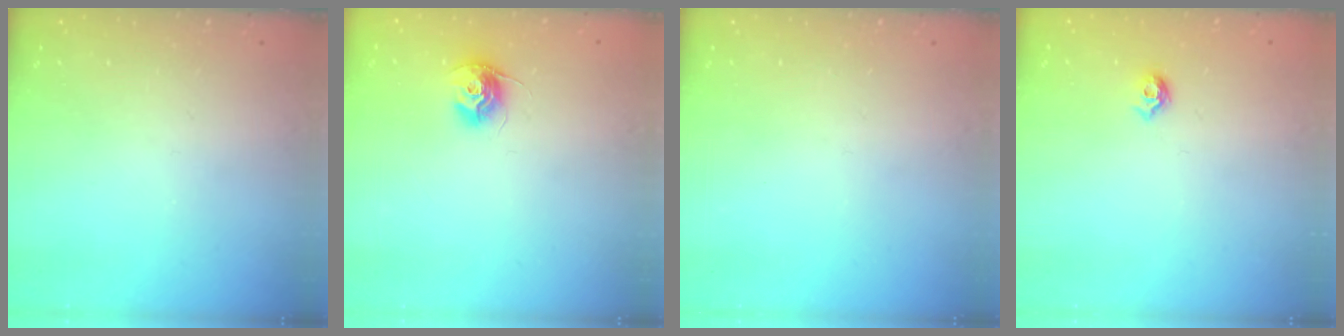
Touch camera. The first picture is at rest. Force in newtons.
{"total": 10.6, "press": 10.6, "slide": 0.7}
{"total": 0.0}
{"total": 5.1, "press": 5.0, "slide": 0.9}